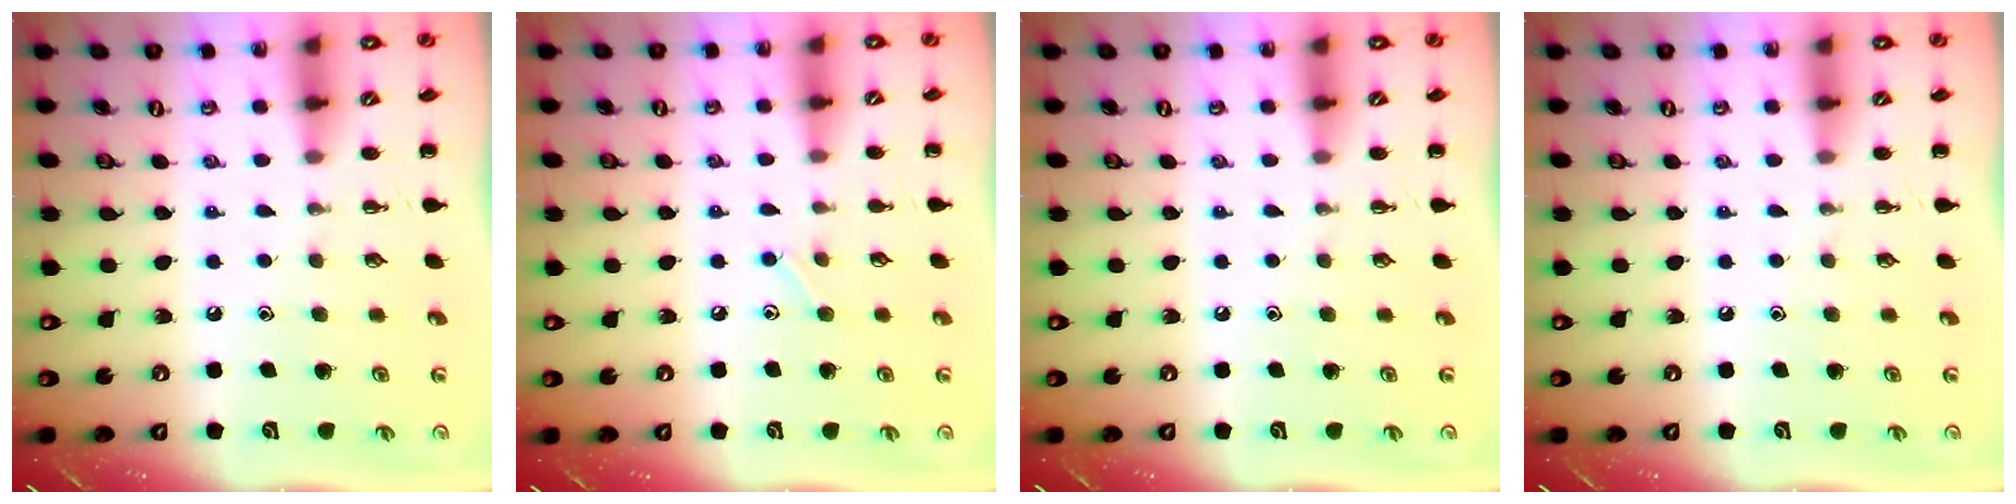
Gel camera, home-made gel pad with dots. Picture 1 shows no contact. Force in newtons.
{"total": 5.8, "press": 5.6, "slide": 1.6}
{"total": 0.0}
{"total": 0.0}